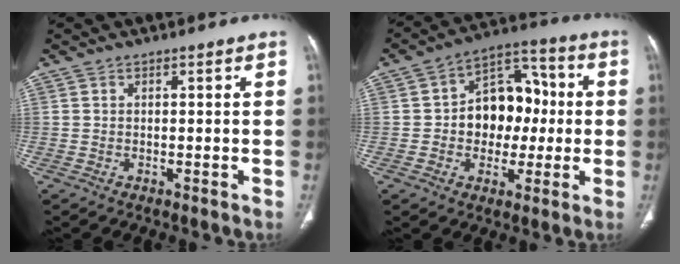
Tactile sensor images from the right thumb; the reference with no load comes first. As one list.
[{"total": 14.0, "force": [-0.1, 10.3, 9.5], "torque": [-0.085, 0.035, -0.006]}]